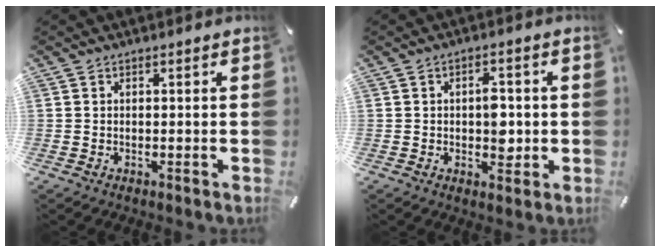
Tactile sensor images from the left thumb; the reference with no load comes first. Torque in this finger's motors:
{"motor_torque": [0.85, 0.81, 0.59, 0.15, 0.00]}